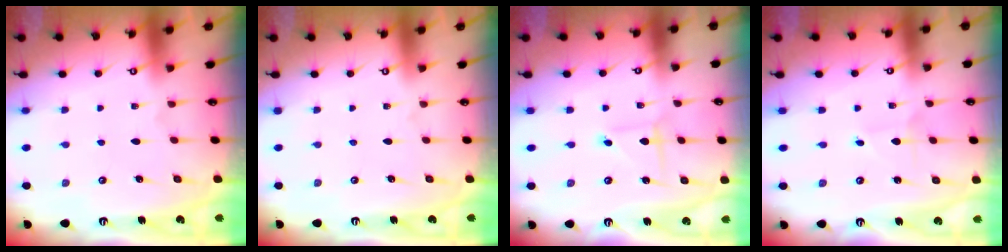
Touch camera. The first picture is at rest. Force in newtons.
{"total": 0.0}
{"total": 1.5, "press": 1.5, "slide": 0.1}
{"total": 0.7, "press": 0.7, "slide": 0.0}